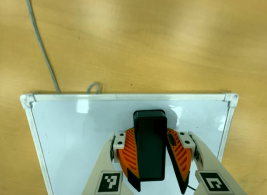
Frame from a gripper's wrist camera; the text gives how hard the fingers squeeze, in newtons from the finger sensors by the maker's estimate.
{"total": 11.4, "left": 13.2, "right": 9.7}